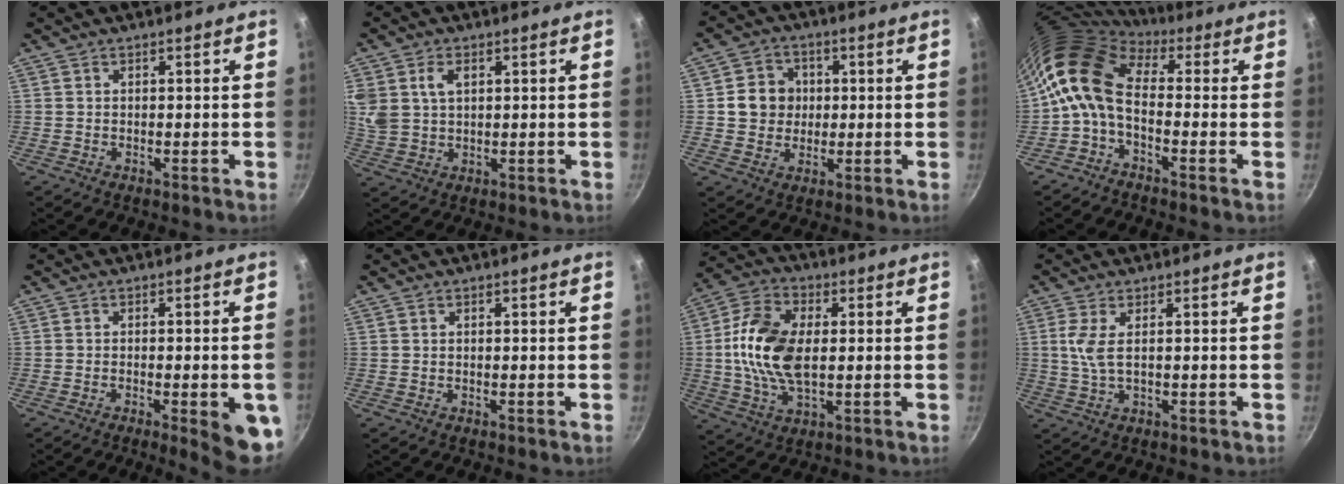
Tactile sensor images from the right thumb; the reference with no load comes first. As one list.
[{"total": 8.0, "force": [2.9, 5.6, 4.9], "torque": [-0.092, -0.003, 0.059]}, {"total": 7.2, "force": [0.7, 6.6, 2.8], "torque": [-0.013, 0.006, 0.006]}, {"total": 10.3, "force": [-0.2, 6.4, 8.0], "torque": [-0.148, 0.029, -0.025]}, {"total": 9.0, "force": [-3.0, 2.1, 8.2], "torque": [-0.078, 0.008, -0.034]}, {"total": 0.0}, {"total": 14.4, "force": [0.7, 8.4, 11.6], "torque": [-0.216, 0.012, 0.003]}, {"total": 4.6, "force": [0.5, 1.6, 4.3], "torque": [-0.099, 0.000, 0.013]}]